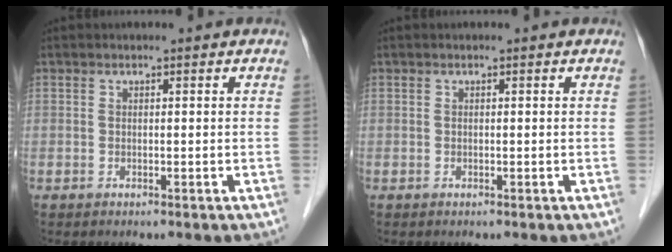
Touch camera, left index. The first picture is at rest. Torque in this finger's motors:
{"motor_torque": [0.13, 0.05, 0.01, 0.01]}